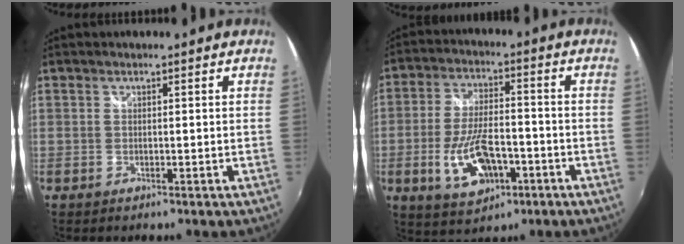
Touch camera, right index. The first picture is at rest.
{"total": 11.9, "force": [-4.2, 5.6, 9.6], "torque": [-0.199, -0.005, -0.065]}